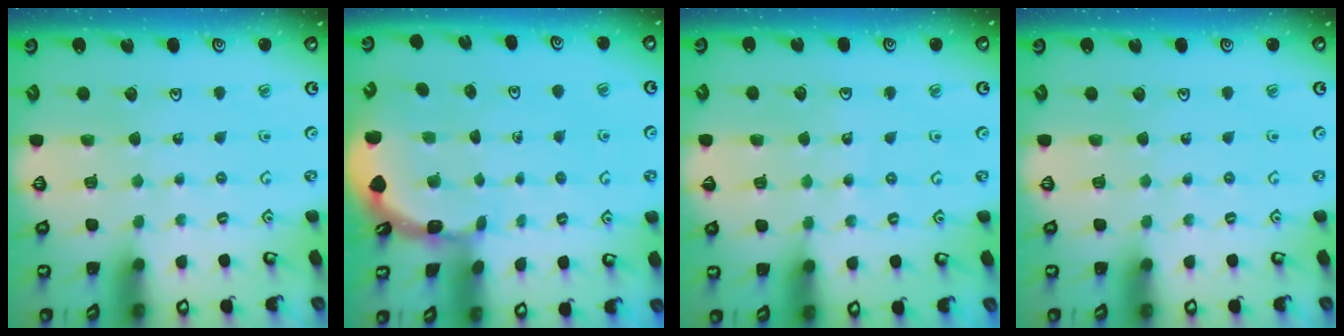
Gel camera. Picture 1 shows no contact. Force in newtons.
{"total": 1.6, "press": 1.6, "slide": 0.1}
{"total": 5.3, "press": 5.0, "slide": 1.7}
{"total": 0.0}